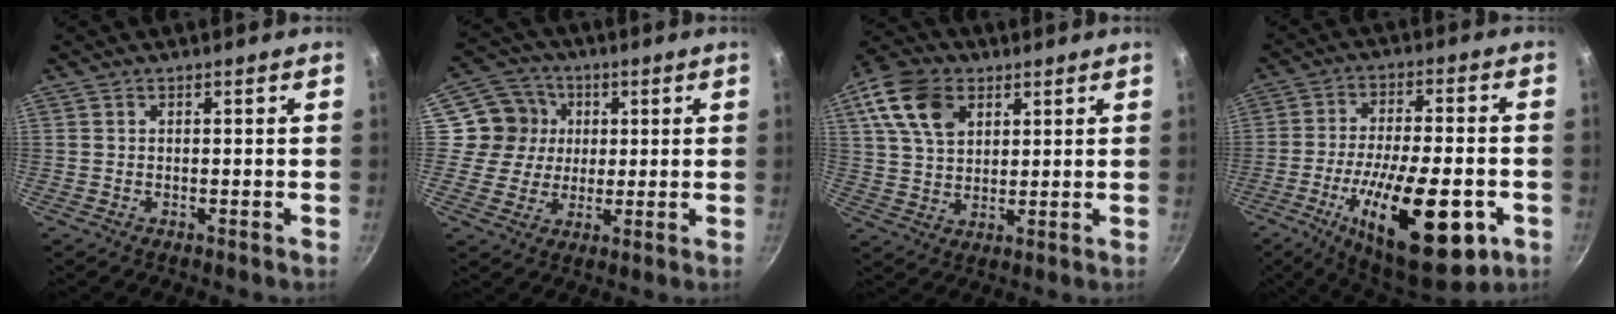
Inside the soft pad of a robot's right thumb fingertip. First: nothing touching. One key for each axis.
{"total": 9.2, "fx": 1.8, "fy": 8.7, "fz": 2.4, "tx": -0.008, "ty": 0.011, "tz": 0.024}
{"total": 12.4, "fx": 5.1, "fy": 8.5, "fz": 7.5, "tx": -0.125, "ty": 0.000, "tz": 0.090}
{"total": 23.2, "fx": -8.3, "fy": 8.6, "fz": 19.9, "tx": -0.296, "ty": 0.011, "tz": -0.123}